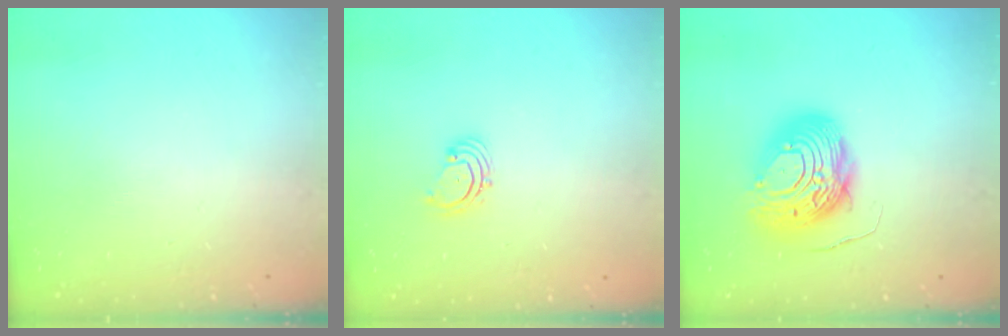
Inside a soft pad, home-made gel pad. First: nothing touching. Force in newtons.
{"total": 2.2, "press": 2.1, "slide": 0.7}
{"total": 13.4, "press": 13.4, "slide": 1.2}